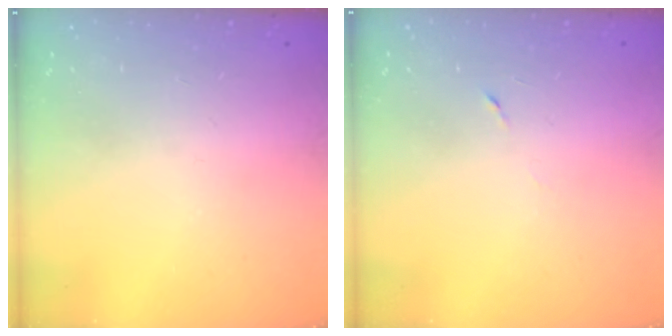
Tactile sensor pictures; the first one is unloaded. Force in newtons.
{"total": 3.3, "press": 3.0, "slide": 1.4}